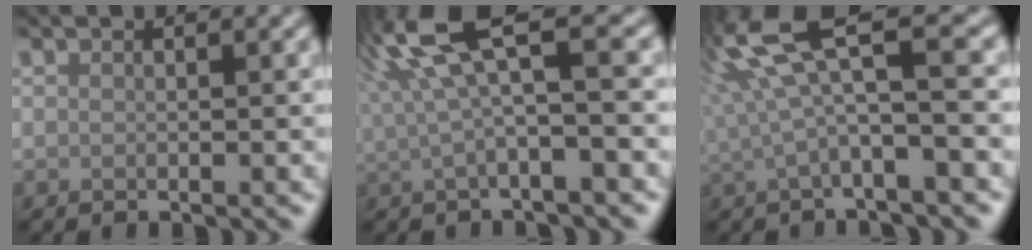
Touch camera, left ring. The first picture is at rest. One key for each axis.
{"total": 6.0, "fx": 2.2, "fy": 1.0, "fz": 5.5, "tx": -0.112, "ty": 0.013, "tz": 0.037}
{"total": 6.2, "fx": 1.6, "fy": 1.1, "fz": 5.9, "tx": -0.119, "ty": 0.008, "tz": 0.025}